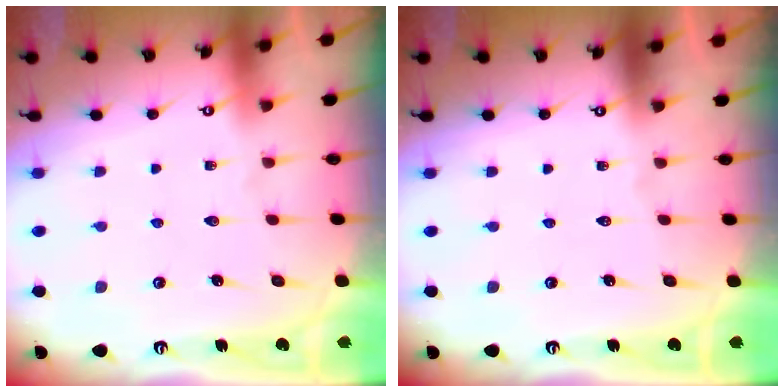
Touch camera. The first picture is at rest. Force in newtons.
{"total": 0.0}